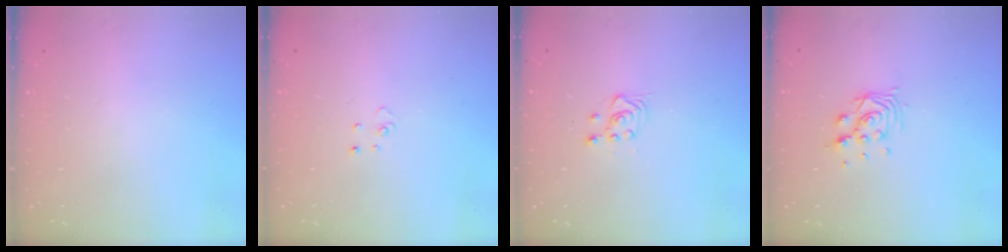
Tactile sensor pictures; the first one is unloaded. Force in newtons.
{"total": 2.9, "press": 2.9, "slide": 0.2}
{"total": 3.0, "press": 2.8, "slide": 1.0}
{"total": 8.2, "press": 8.1, "slide": 0.5}